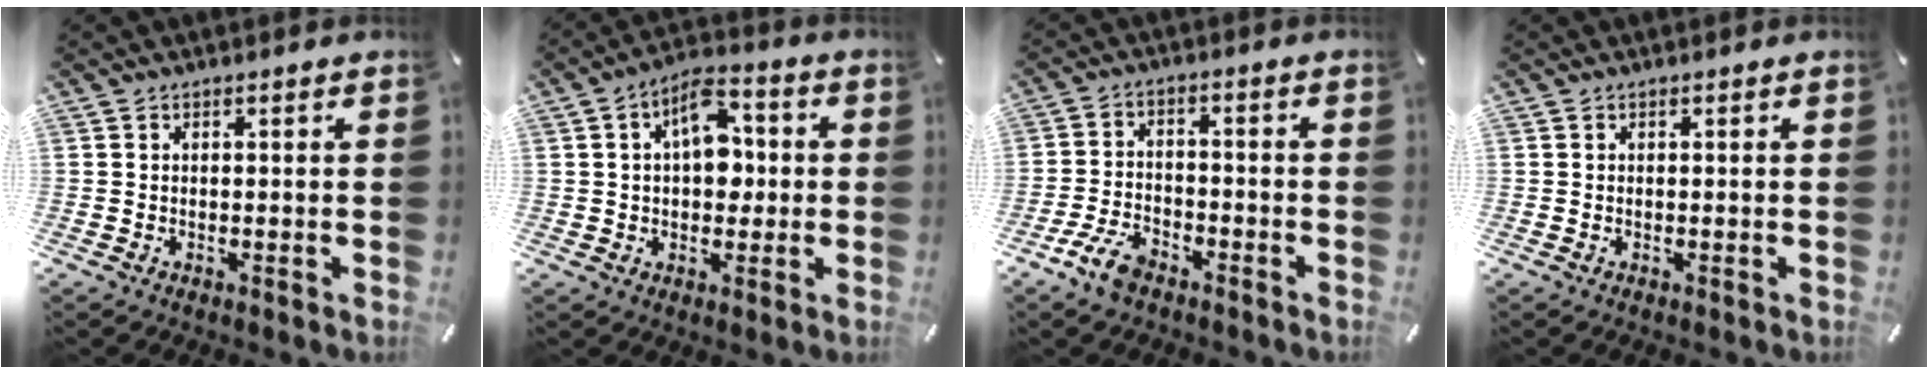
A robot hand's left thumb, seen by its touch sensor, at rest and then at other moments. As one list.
[{"total": 10.3, "force": [1.8, 6.8, 7.5], "torque": [-0.120, 0.004, 0.031]}, {"total": 7.1, "force": [-5.0, 3.4, 3.7], "torque": [-0.086, 0.019, -0.095]}, {"total": 0.0}]